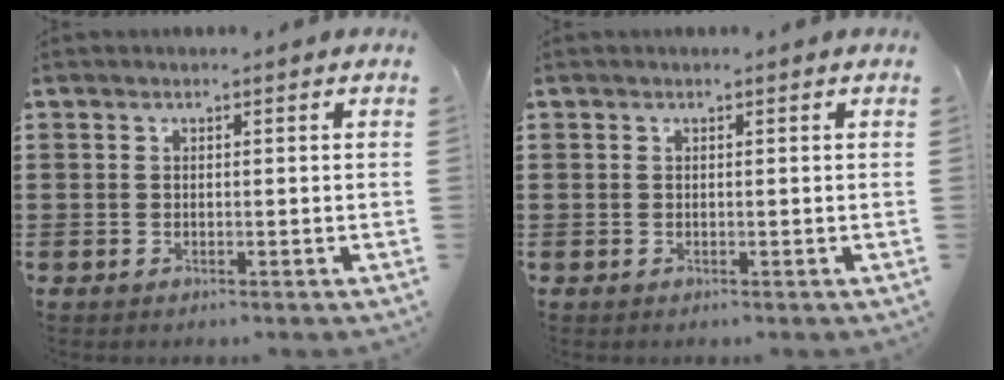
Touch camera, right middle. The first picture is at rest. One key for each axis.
{"total": 0.0}